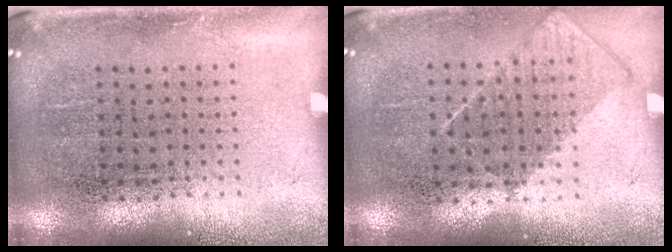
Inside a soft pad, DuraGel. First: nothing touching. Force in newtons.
{"total": 0.9, "press": 0.7, "slide": 0.5}